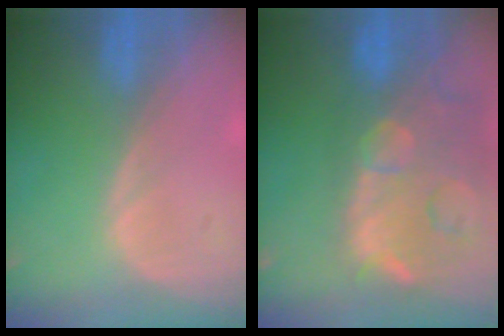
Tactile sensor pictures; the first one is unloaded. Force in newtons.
{"total": 14.9, "press": 12.0, "slide": 8.9}